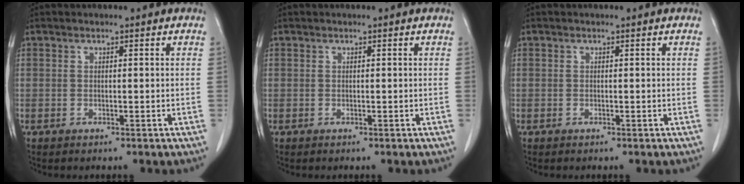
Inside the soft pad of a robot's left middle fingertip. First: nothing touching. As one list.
[{"total": 0.0}, {"total": 0.0}]